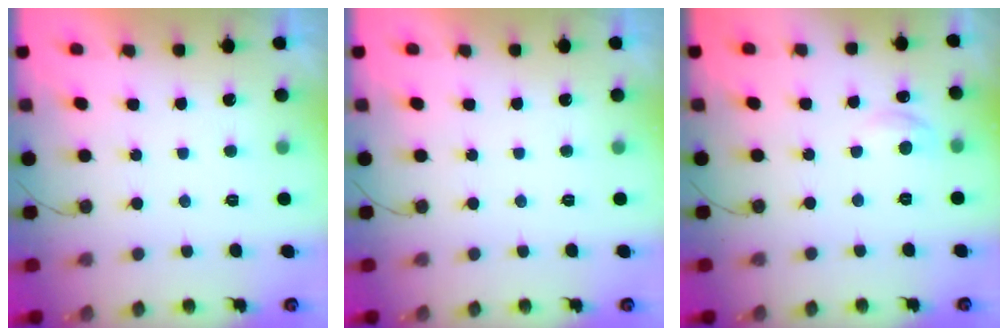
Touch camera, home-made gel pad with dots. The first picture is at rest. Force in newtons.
{"total": 0.0}
{"total": 5.9, "press": 5.8, "slide": 0.9}